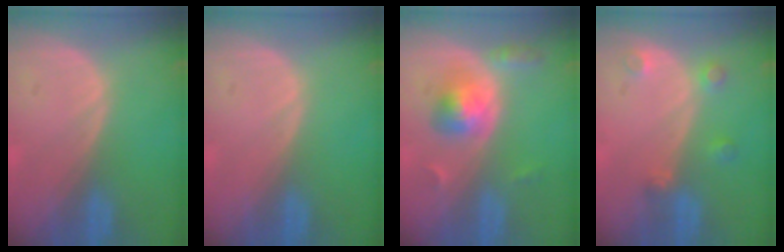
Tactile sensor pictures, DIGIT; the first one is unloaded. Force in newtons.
{"total": 0.0}
{"total": 5.1, "press": 4.9, "slide": 1.4}
{"total": 3.0, "press": 2.8, "slide": 1.1}